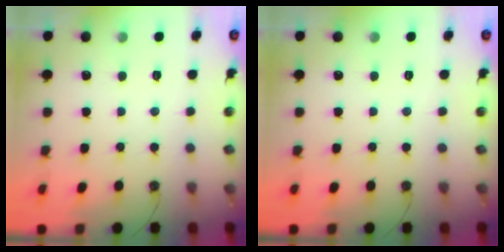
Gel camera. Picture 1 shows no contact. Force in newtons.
{"total": 0.0}